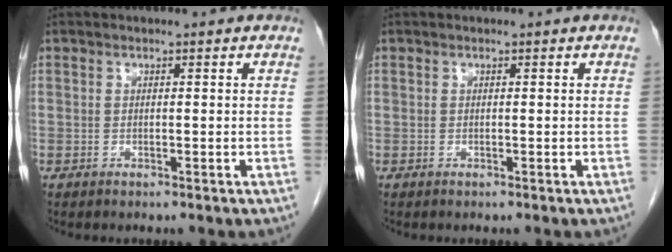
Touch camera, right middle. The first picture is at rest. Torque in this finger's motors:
{"motor_torque": [-0.01, 0.00, 0.00, 0.00]}